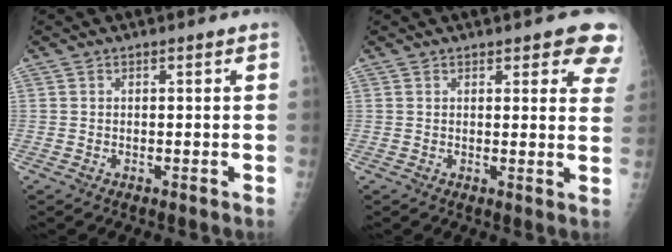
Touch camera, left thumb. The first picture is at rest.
{"total": 8.7, "force": [6.3, 3.0, 5.1], "torque": [-0.022, -0.024, 0.059]}